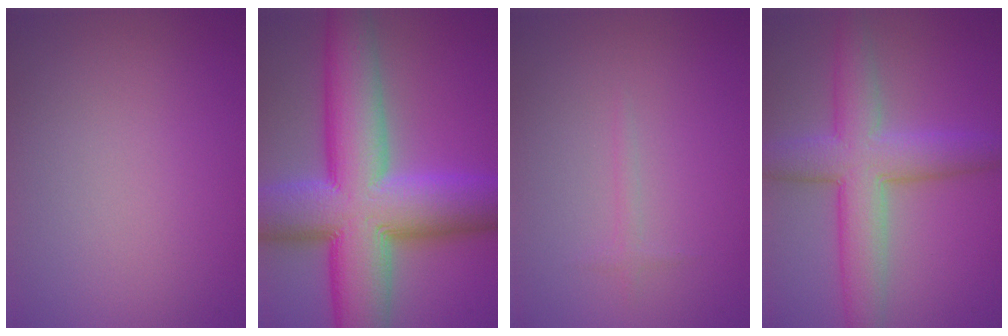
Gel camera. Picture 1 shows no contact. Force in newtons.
{"total": 15.0, "press": 14.9, "slide": 0.6}
{"total": 0.7, "press": 0.7, "slide": 0.0}
{"total": 6.9, "press": 6.9, "slide": 0.2}